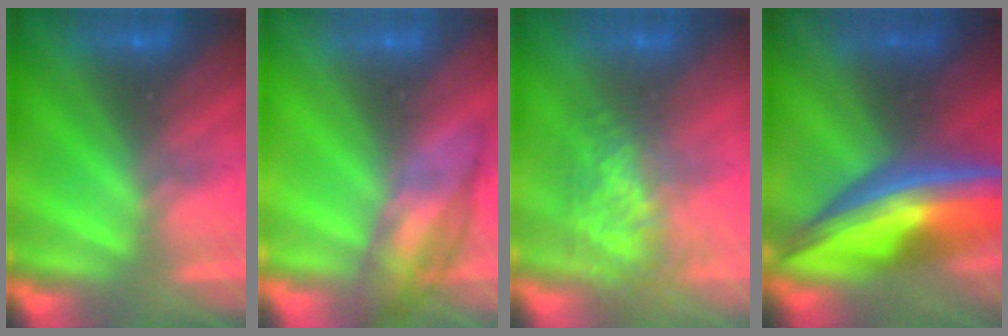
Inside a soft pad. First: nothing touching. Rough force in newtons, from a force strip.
{"total": 2.6}
{"total": 3.8}
{"total": 6.9}